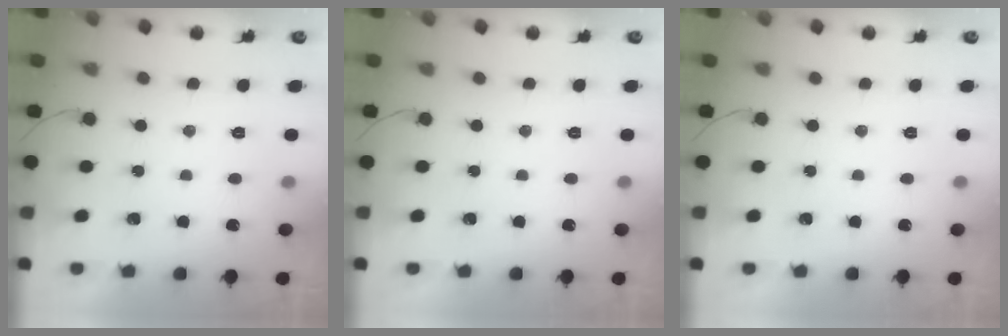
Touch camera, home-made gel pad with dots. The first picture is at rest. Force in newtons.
{"total": 0.0}
{"total": 0.0}